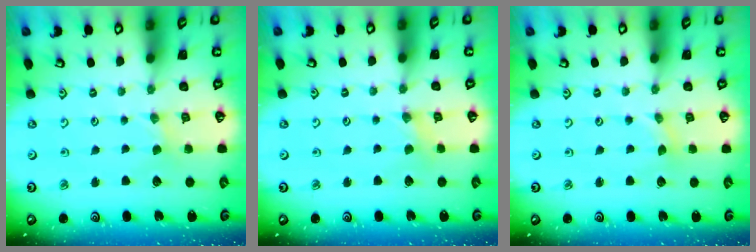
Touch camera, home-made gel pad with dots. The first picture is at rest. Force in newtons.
{"total": 1.4, "press": 1.4, "slide": 0.3}
{"total": 0.7, "press": 0.7, "slide": 0.1}